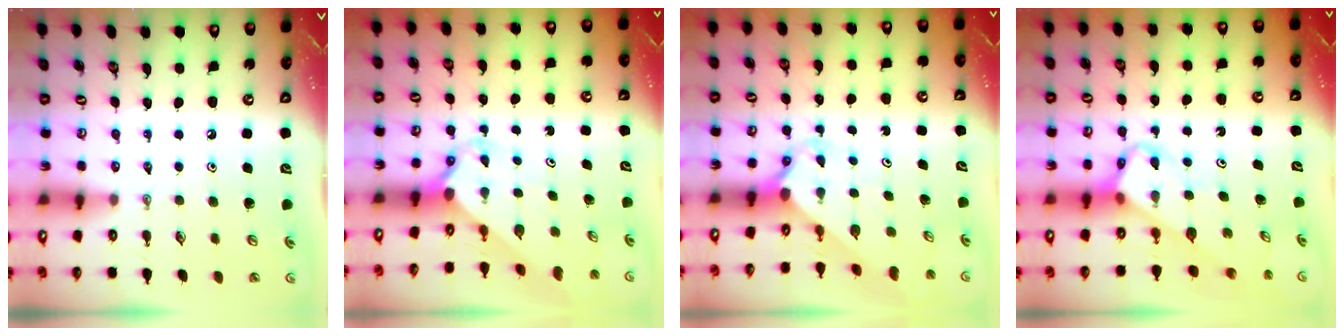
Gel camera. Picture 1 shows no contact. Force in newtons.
{"total": 2.3, "press": 2.3, "slide": 0.3}
{"total": 2.3, "press": 2.3, "slide": 0.2}
{"total": 3.8, "press": 3.8, "slide": 0.3}